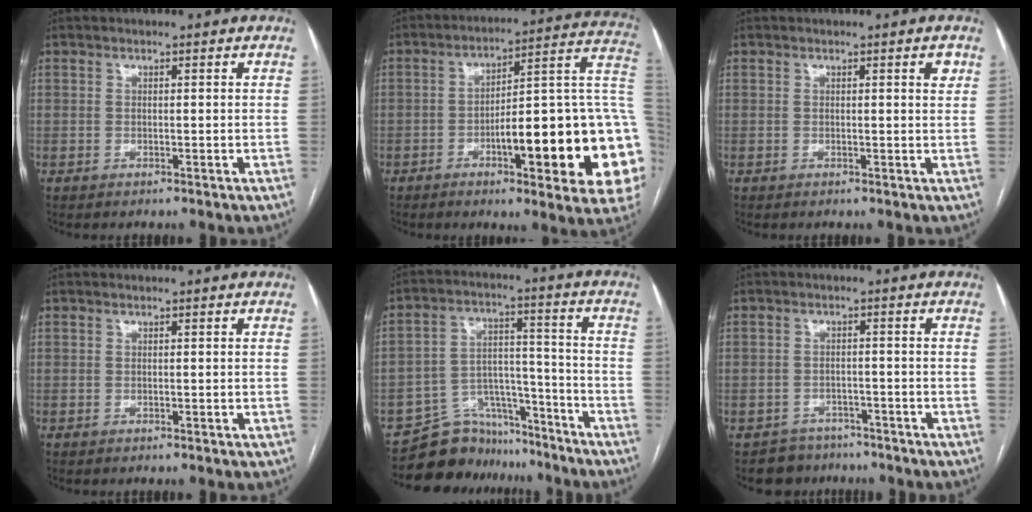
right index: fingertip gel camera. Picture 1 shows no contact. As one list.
[{"total": 24.2, "force": [-5.1, 4.3, 23.2], "torque": [-0.221, 0.023, -0.062]}, {"total": 1.9, "force": [0.9, 0.0, 1.6], "torque": [-0.022, -0.003, 0.011]}, {"total": 0.0}, {"total": 11.2, "force": [-10.0, 5.1, 0.4], "torque": [0.002, 0.057, -0.160]}, {"total": 4.4, "force": [-3.4, 2.8, -0.8], "torque": [0.015, 0.010, -0.051]}]